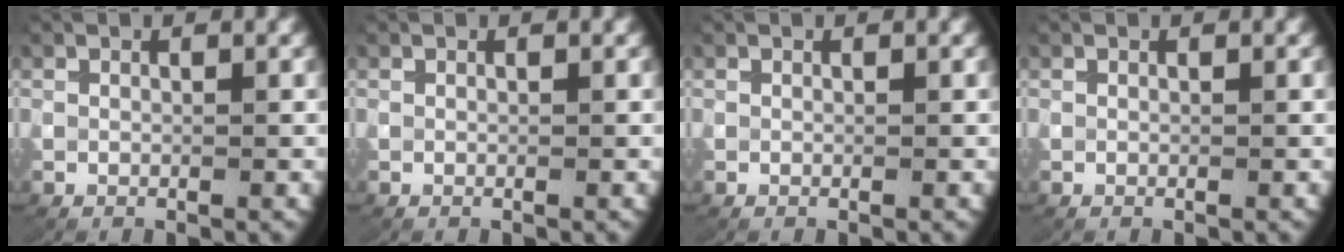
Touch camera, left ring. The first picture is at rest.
{"total": 0.0}
{"total": 0.0}
{"total": 0.0}